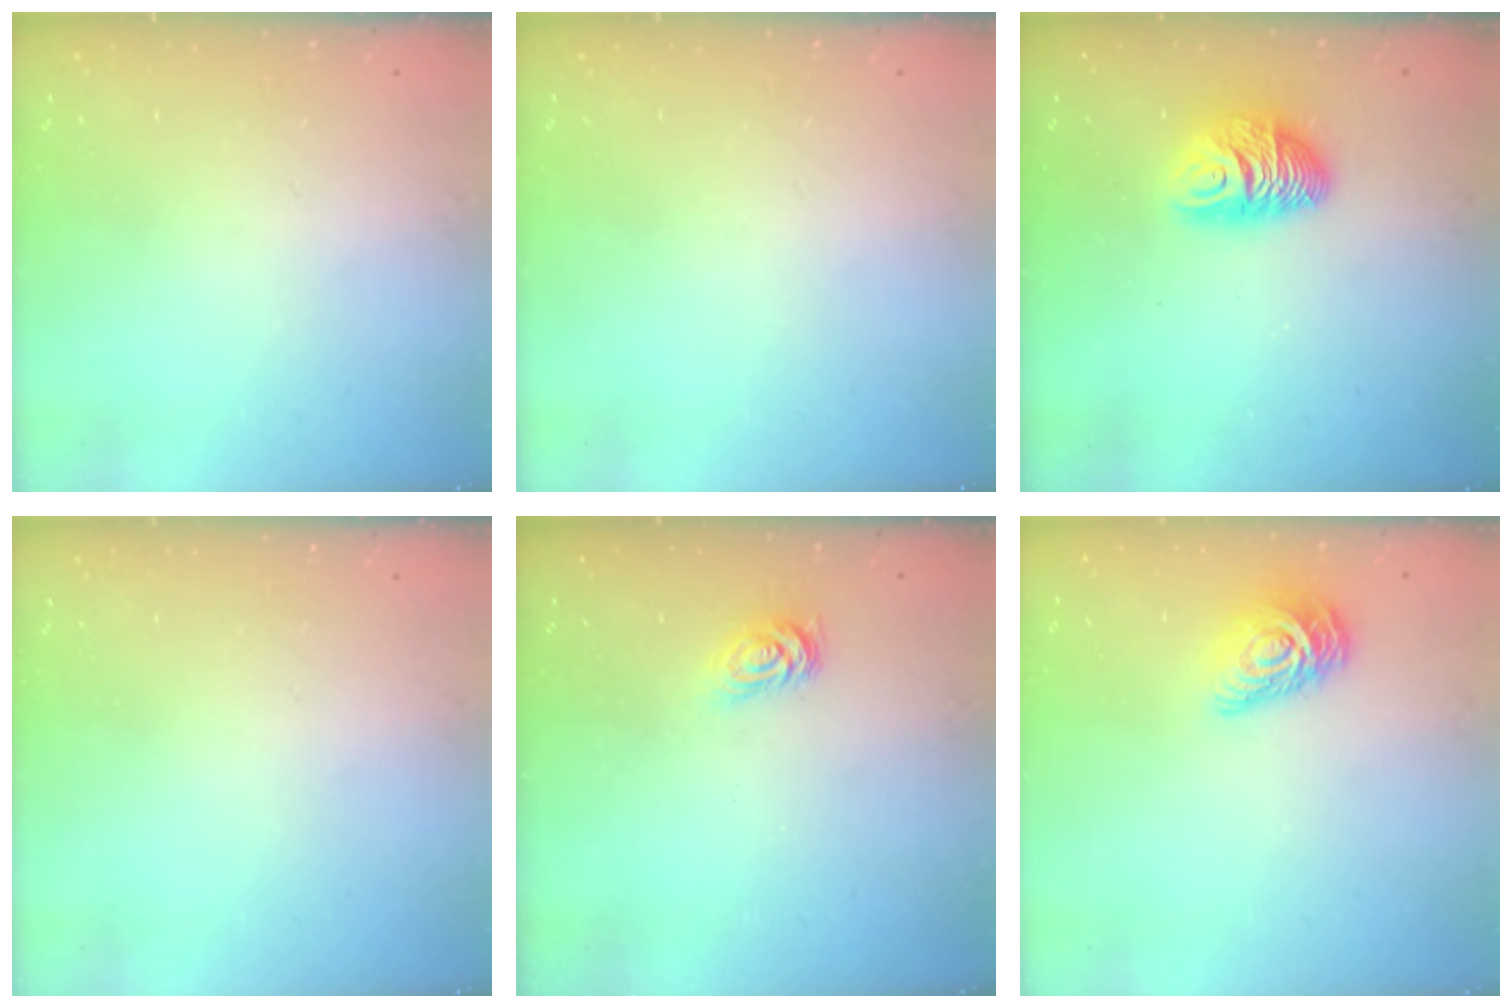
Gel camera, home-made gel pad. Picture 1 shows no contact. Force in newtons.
{"total": 0.0}
{"total": 9.0, "press": 9.0, "slide": 0.5}
{"total": 0.0}
{"total": 2.8, "press": 2.8, "slide": 0.4}
{"total": 10.7, "press": 10.7, "slide": 0.6}